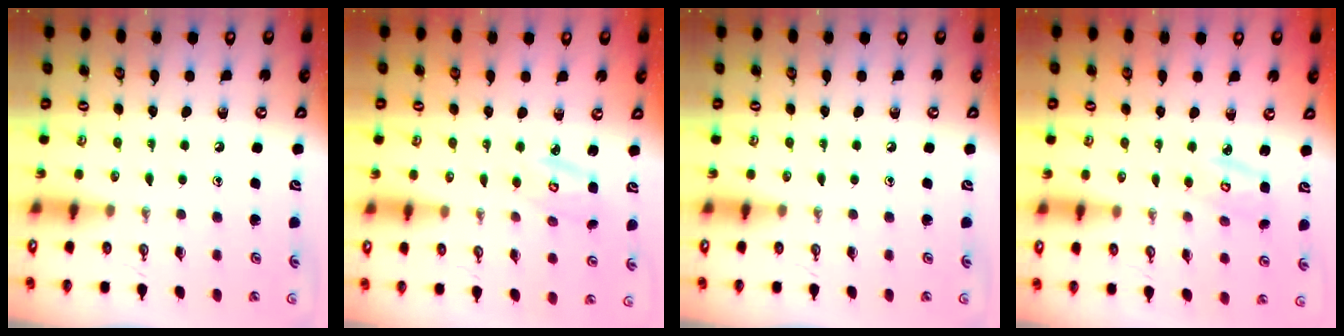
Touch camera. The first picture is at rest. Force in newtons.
{"total": 3.6, "press": 3.6, "slide": 0.2}
{"total": 0.0}
{"total": 3.8, "press": 3.8, "slide": 0.2}